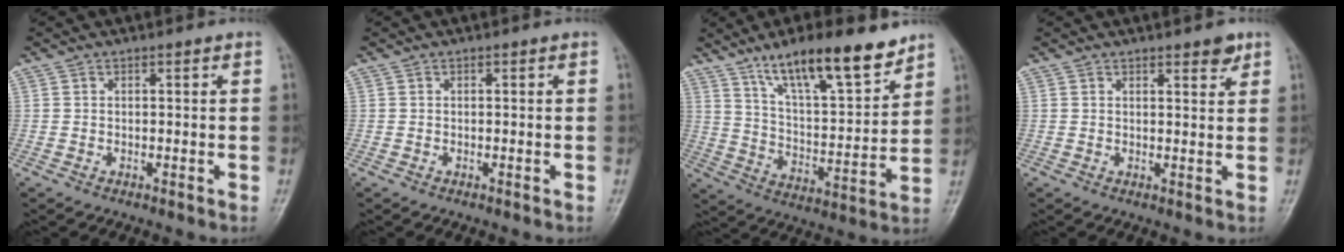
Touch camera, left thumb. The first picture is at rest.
{"total": 0.0}
{"total": 17.3, "force": [12.2, 4.7, 11.4], "torque": [-0.159, -0.065, 0.213]}
{"total": 3.2, "force": [2.2, 1.3, 1.9], "torque": [-0.010, -0.011, 0.028]}